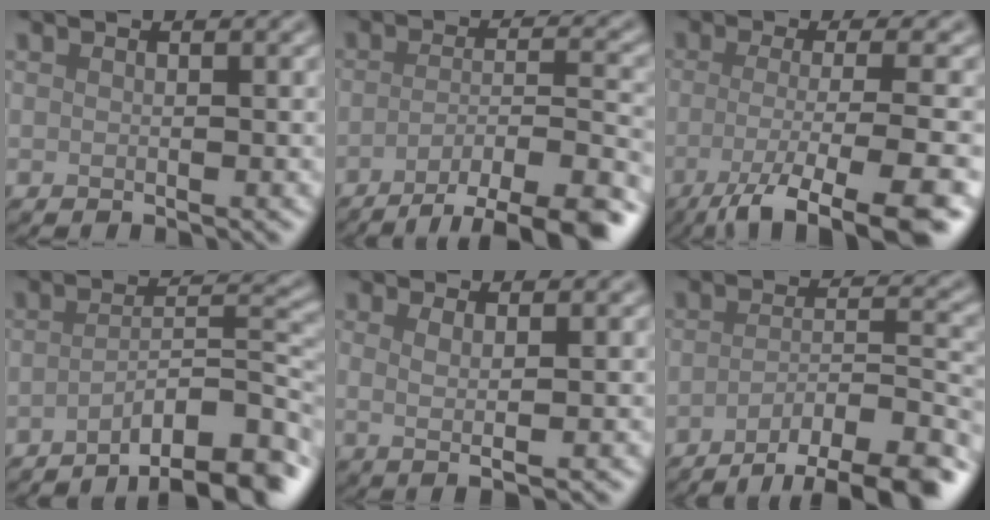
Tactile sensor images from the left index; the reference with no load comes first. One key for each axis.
{"total": 8.5, "fx": -5.3, "fy": 2.2, "fz": 6.3, "tx": -0.087, "ty": -0.003, "tz": -0.079}
{"total": 8.1, "fx": -3.6, "fy": 1.9, "fz": 7.0, "tx": -0.100, "ty": -0.015, "tz": -0.067}
{"total": 8.7, "fx": -5.6, "fy": 2.1, "fz": 6.3, "tx": -0.079, "ty": 0.006, "tz": -0.088}
{"total": 2.3, "fx": 0.4, "fy": 0.6, "fz": 2.1, "tx": -0.035, "ty": -0.003, "tz": 0.004}
{"total": 9.4, "fx": -6.4, "fy": 2.6, "fz": 6.3, "tx": -0.091, "ty": -0.001, "tz": -0.093}